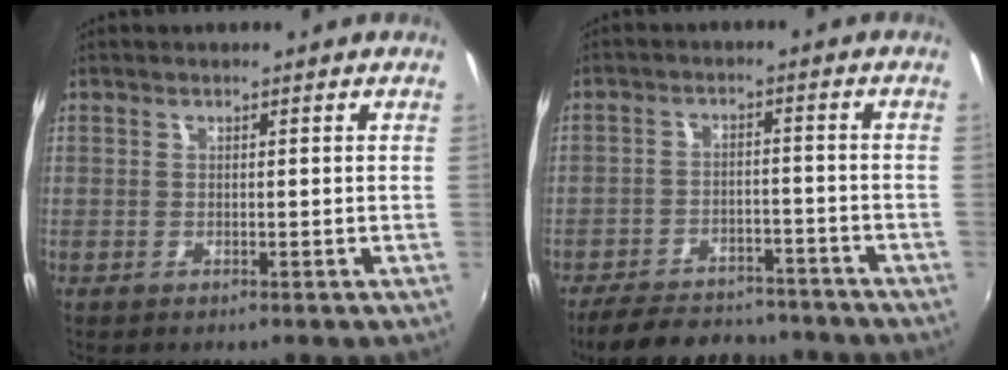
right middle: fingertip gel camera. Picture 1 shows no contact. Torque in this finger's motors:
{"motor_torque": [1.05, -1.08, 0.43, 0.16]}